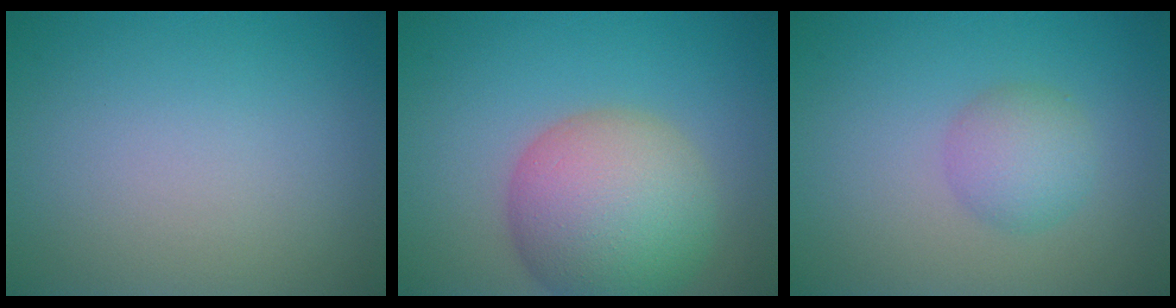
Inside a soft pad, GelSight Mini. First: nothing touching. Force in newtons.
{"total": 9.2, "press": 9.2, "slide": 0.6}
{"total": 2.8, "press": 2.8, "slide": 0.0}